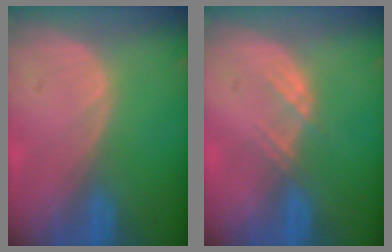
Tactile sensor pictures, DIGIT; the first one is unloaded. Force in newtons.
{"total": 2.3, "press": 2.1, "slide": 0.7}